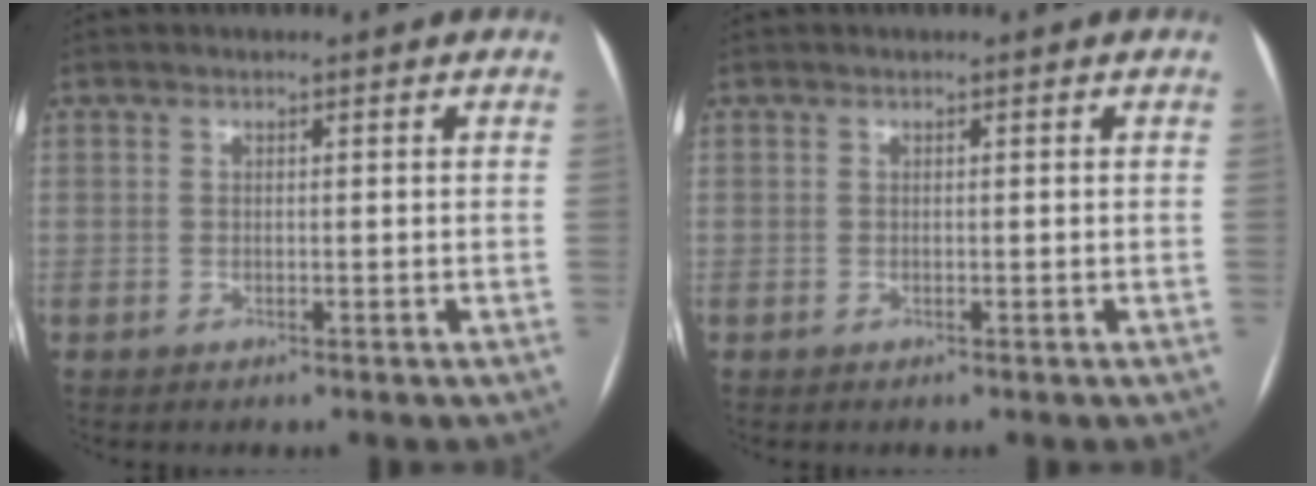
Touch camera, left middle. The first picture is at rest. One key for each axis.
{"total": 0.0}